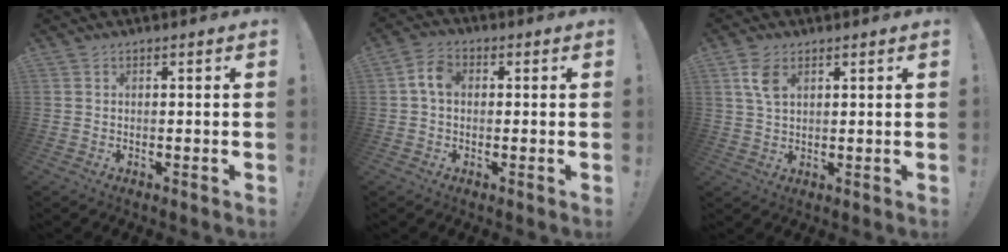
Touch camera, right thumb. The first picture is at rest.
{"total": 6.0, "force": [0.6, 3.9, 4.5], "torque": [-0.086, 0.012, 0.012]}
{"total": 5.7, "force": [2.5, 3.1, 4.1], "torque": [-0.073, -0.002, 0.048]}